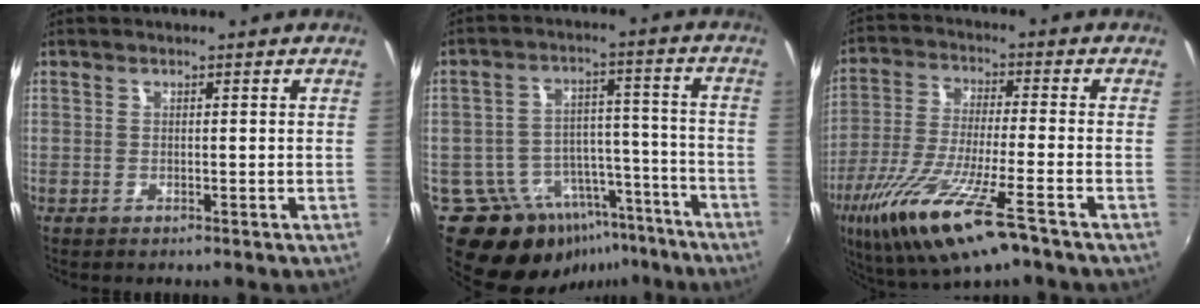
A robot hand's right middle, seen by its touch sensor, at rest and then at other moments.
{"total": 16.4, "force": [-12.1, 9.6, 5.7], "torque": [-0.116, 0.034, -0.161]}
{"total": 17.1, "force": [-9.6, 2.7, 13.9], "torque": [-0.280, -0.055, -0.181]}